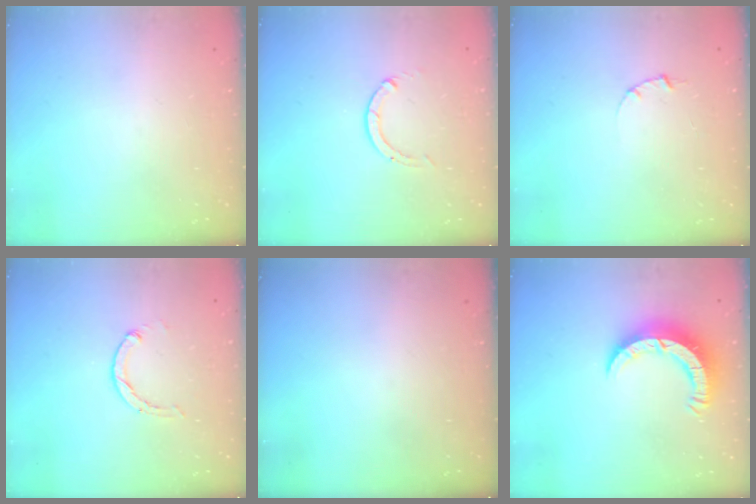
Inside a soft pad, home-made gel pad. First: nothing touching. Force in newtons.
{"total": 0.0}
{"total": 1.0, "press": 1.0, "slide": 0.3}
{"total": 0.8, "press": 0.8, "slide": 0.2}
{"total": 0.0}
{"total": 8.6, "press": 8.5, "slide": 0.8}